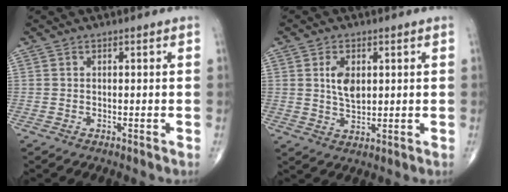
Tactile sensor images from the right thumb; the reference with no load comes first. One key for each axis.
{"total": 5.5, "fx": 1.4, "fy": 3.2, "fz": 4.2, "tx": -0.068, "ty": -0.011, "tz": 0.027}